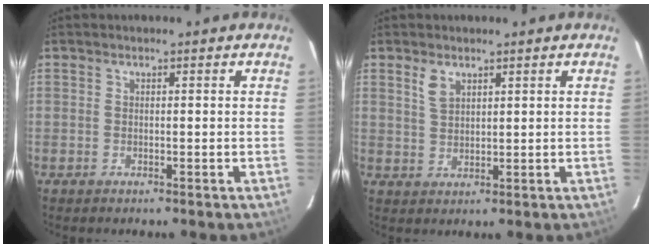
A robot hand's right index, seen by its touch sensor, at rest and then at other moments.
{"total": 3.2, "force": [1.9, 1.7, 1.9], "torque": [-0.036, 0.002, 0.040]}